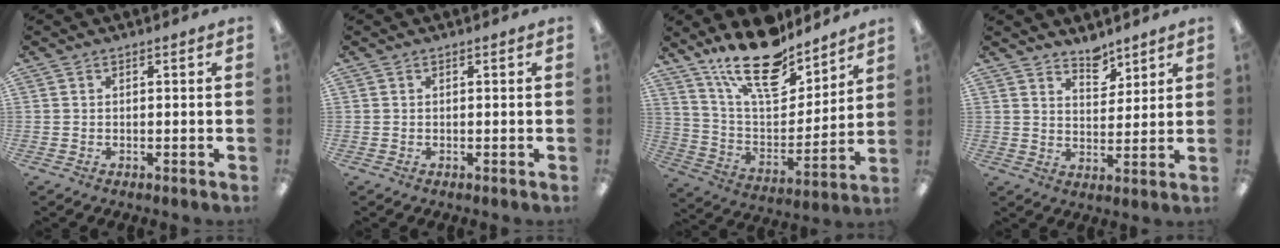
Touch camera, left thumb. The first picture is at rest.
{"total": 0.0}
{"total": 20.6, "force": [15.2, 8.3, 11.0], "torque": [-0.190, -0.093, 0.267]}
{"total": 5.8, "force": [5.2, 2.2, 1.1], "torque": [-0.004, -0.040, 0.093]}